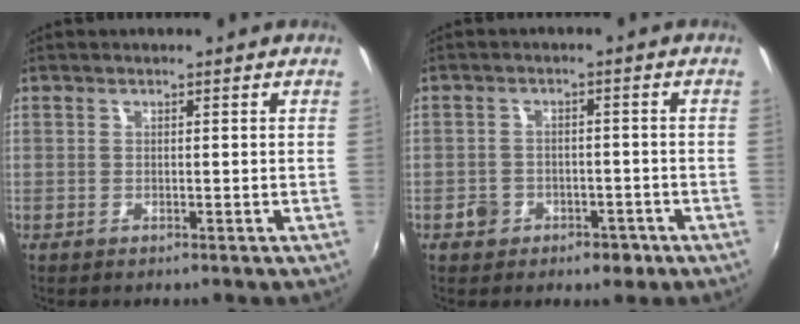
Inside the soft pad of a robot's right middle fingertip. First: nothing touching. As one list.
[{"total": 4.7, "force": [-2.6, 3.6, 1.5], "torque": [-0.036, 0.011, -0.034]}]